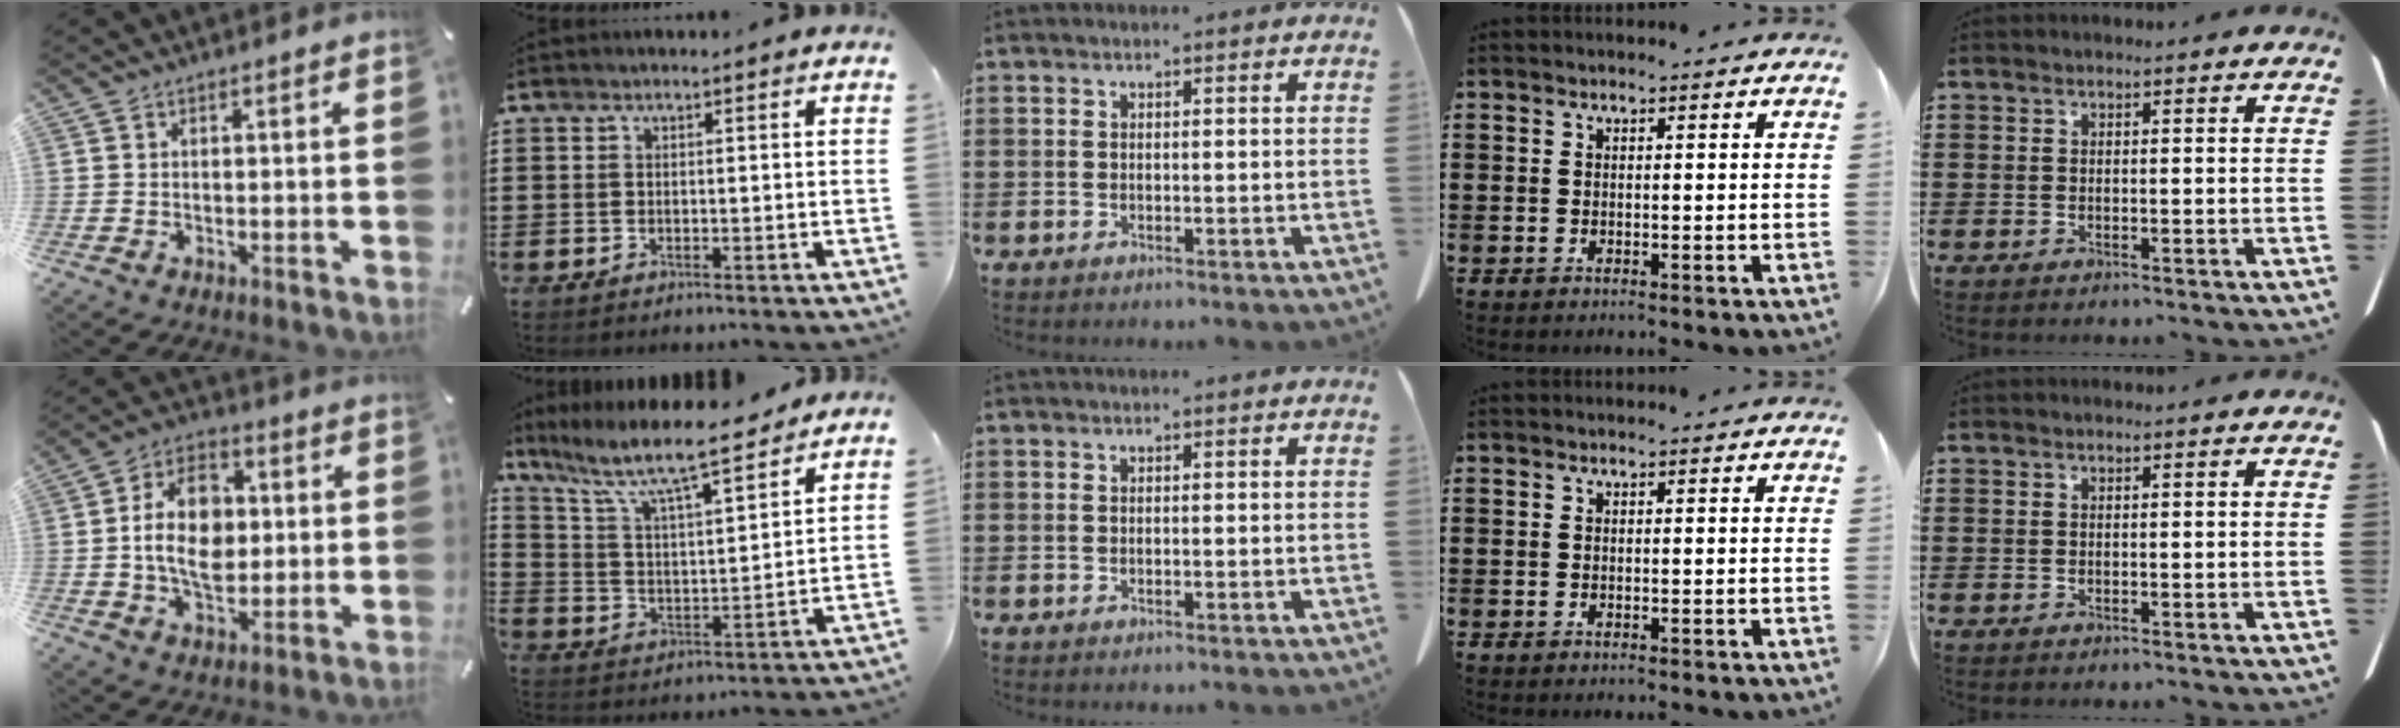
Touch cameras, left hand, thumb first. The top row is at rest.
{"thumb": {"total": 13.5, "force": [0.4, 9.4, 9.8], "torque": [-0.192, 0.010, 0.005]}, "index": {"total": 8.0, "force": [6.5, 0.9, 4.5], "torque": [-0.114, -0.039, 0.106]}}